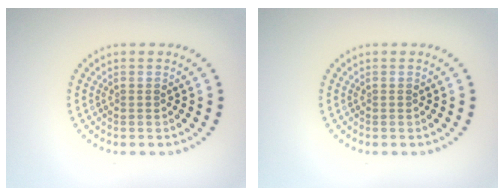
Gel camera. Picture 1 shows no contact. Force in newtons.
{"total": 0.0}